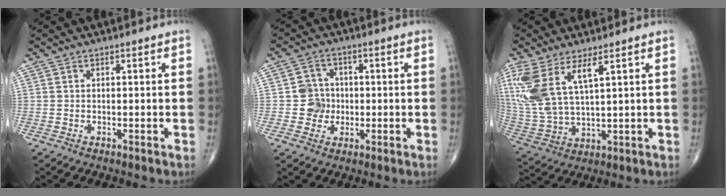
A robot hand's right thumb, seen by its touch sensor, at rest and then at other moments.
{"total": 5.1, "force": [-0.5, 4.9, 1.1], "torque": [0.009, 0.011, -0.013]}
{"total": 13.6, "force": [6.2, 4.9, 11.0], "torque": [-0.257, -0.023, 0.141]}